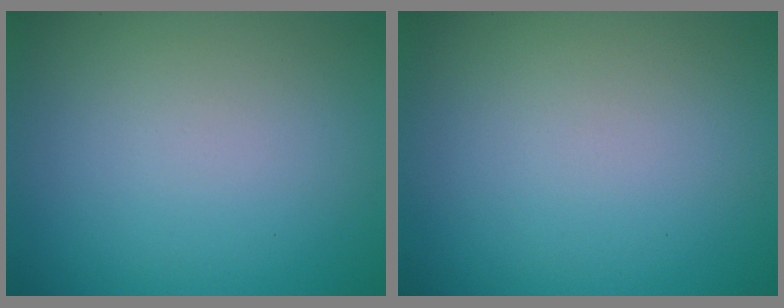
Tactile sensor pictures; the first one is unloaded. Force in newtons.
{"total": 0.0}